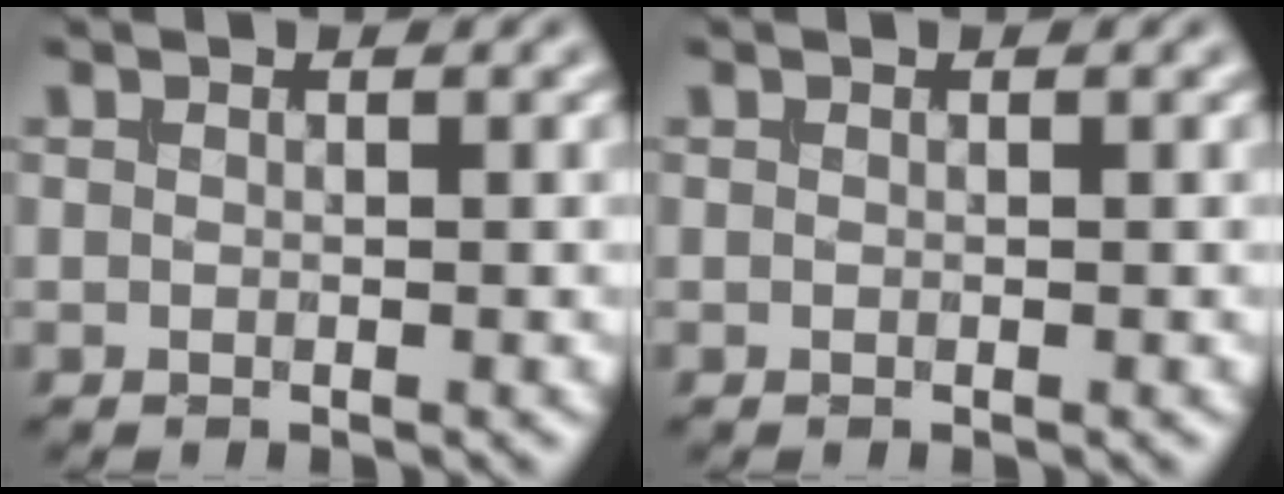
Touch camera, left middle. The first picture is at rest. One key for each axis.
{"total": 0.0}